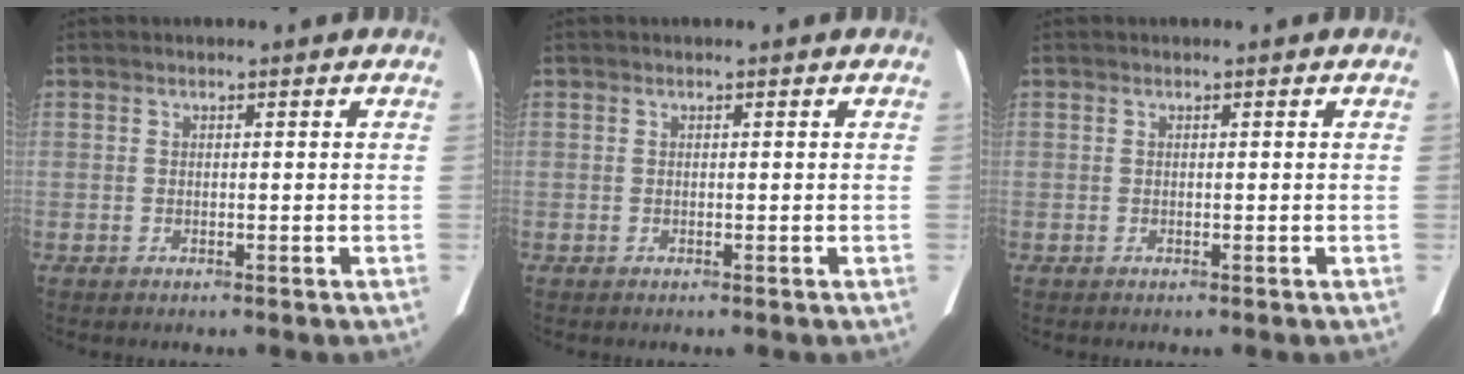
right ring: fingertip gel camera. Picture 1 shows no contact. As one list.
[{"total": 0.0}, {"total": 0.0}]